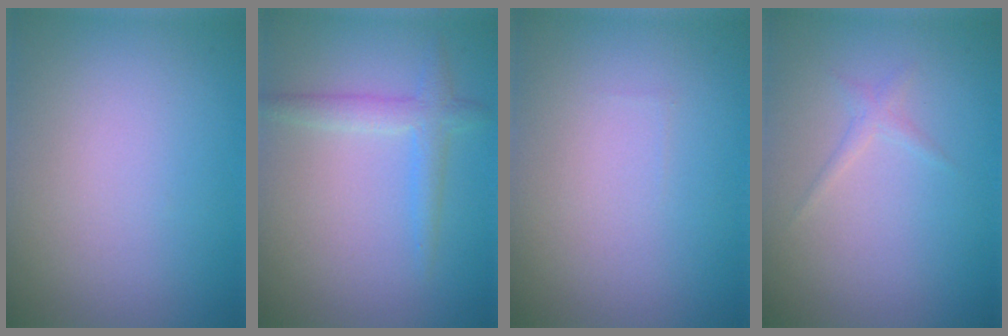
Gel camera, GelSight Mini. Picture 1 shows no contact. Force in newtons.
{"total": 2.2, "press": 2.2, "slide": 0.1}
{"total": 0.0}
{"total": 0.9, "press": 0.9, "slide": 0.1}